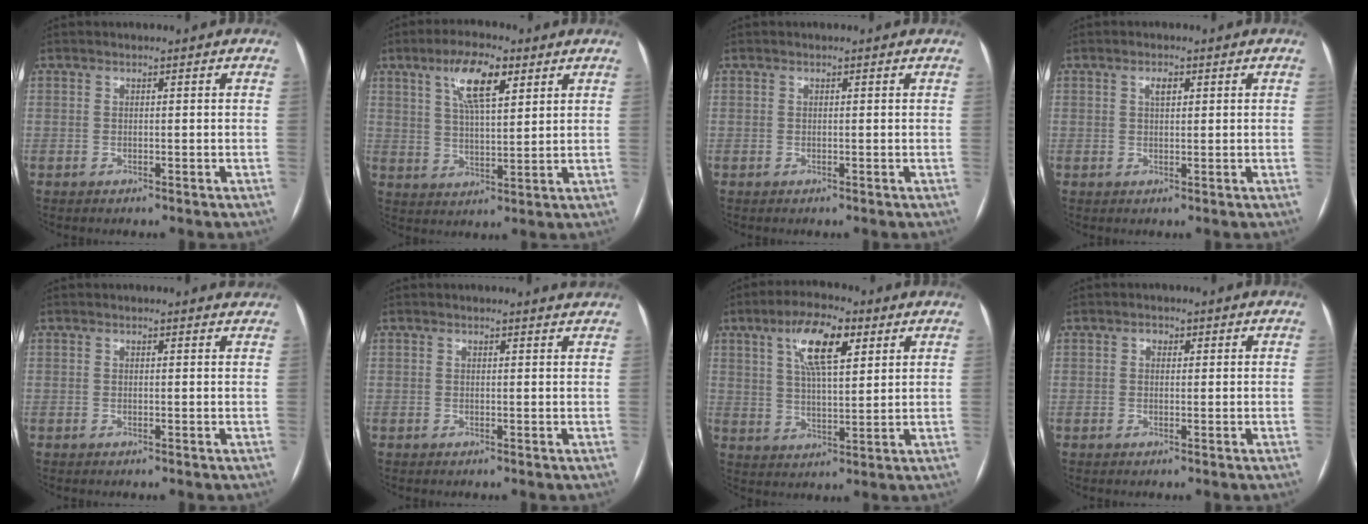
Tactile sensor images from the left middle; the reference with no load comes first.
{"total": 8.9, "force": [4.6, 2.4, 7.2], "torque": [-0.136, 0.012, 0.082]}
{"total": 0.0}
{"total": 1.7, "force": [0.7, 0.7, 1.4], "torque": [-0.026, 0.004, 0.012]}
{"total": 1.4, "force": [1.4, 0.2, -0.1], "torque": [-0.008, -0.009, 0.001]}
{"total": 1.5, "force": [1.5, -0.2, -0.1], "torque": [-0.009, -0.008, 0.009]}
{"total": 10.1, "force": [4.7, 3.0, 8.4], "torque": [-0.155, 0.015, 0.084]}
{"total": 1.2, "force": [0.5, 0.8, 0.6], "torque": [-0.012, 0.006, 0.008]}